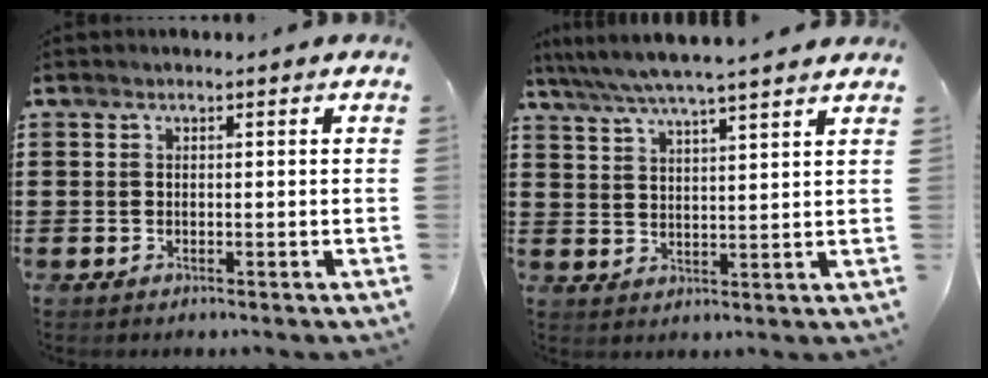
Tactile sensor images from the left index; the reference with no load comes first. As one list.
[{"total": 5.1, "force": [4.6, -0.3, 2.3], "torque": [-0.060, -0.023, 0.079]}]